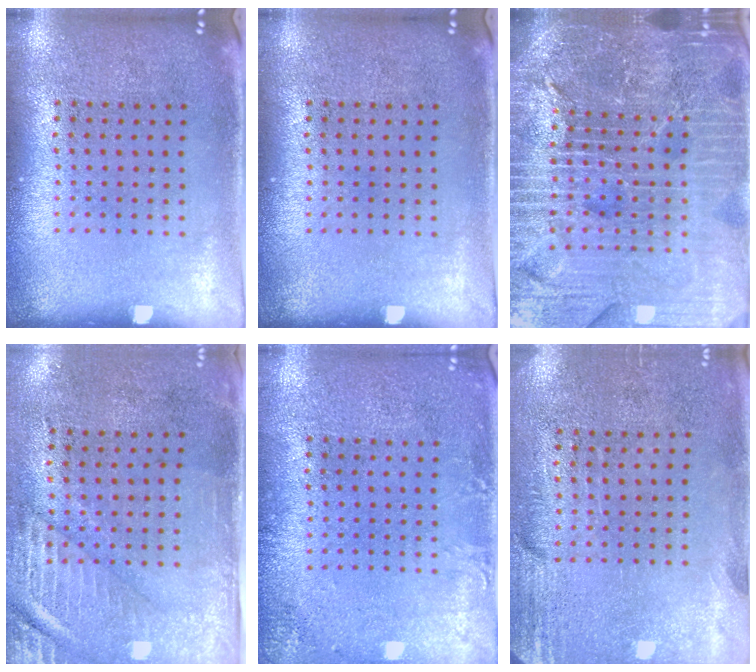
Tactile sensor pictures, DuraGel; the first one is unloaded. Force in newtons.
{"total": 0.0}
{"total": 6.2, "press": 5.5, "slide": 2.9}
{"total": 2.9, "press": 2.4, "slide": 1.6}
{"total": 1.7, "press": 1.7, "slide": 0.3}
{"total": 2.8, "press": 2.4, "slide": 1.5}